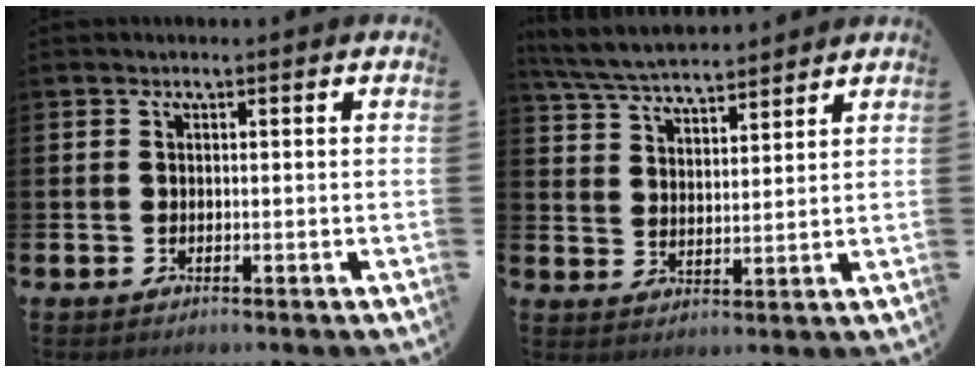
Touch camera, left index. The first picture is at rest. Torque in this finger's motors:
{"motor_torque": [0.22, -0.39, 0.81, 0.21]}